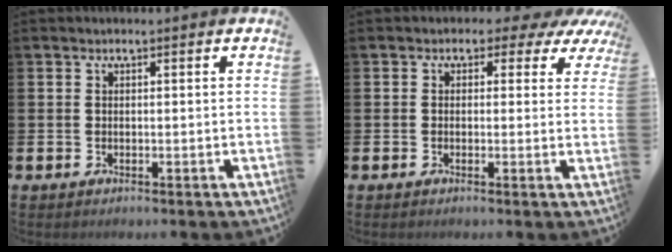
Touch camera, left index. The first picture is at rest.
{"total": 1.8, "force": [0.0, 1.6, 0.9], "torque": [-0.015, 0.004, -0.011]}